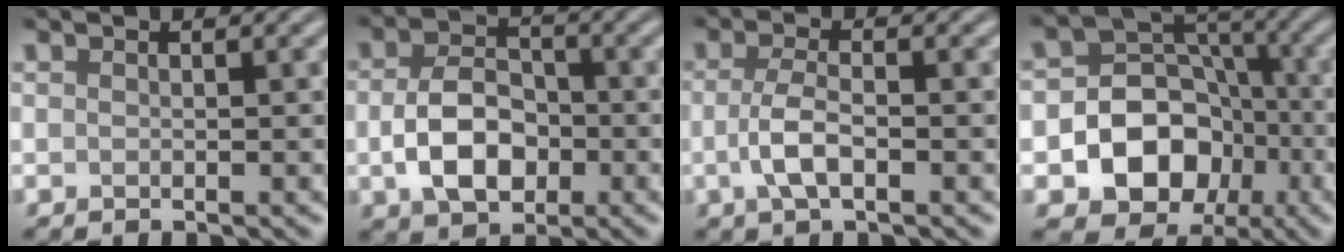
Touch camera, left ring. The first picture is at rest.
{"total": 5.7, "force": [-1.0, 3.8, 4.0], "torque": [-0.080, -0.004, -0.022]}
{"total": 3.1, "force": [-0.7, 1.1, 2.8], "torque": [-0.061, -0.002, -0.018]}
{"total": 9.1, "force": [-2.7, 7.5, 4.4], "torque": [-0.048, 0.004, -0.073]}